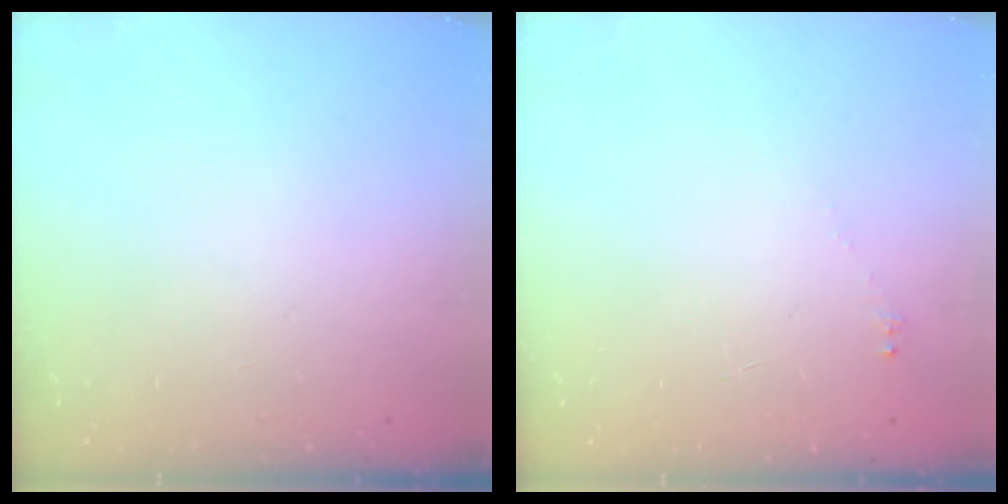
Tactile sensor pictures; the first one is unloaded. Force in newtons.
{"total": 1.7, "press": 1.6, "slide": 0.2}